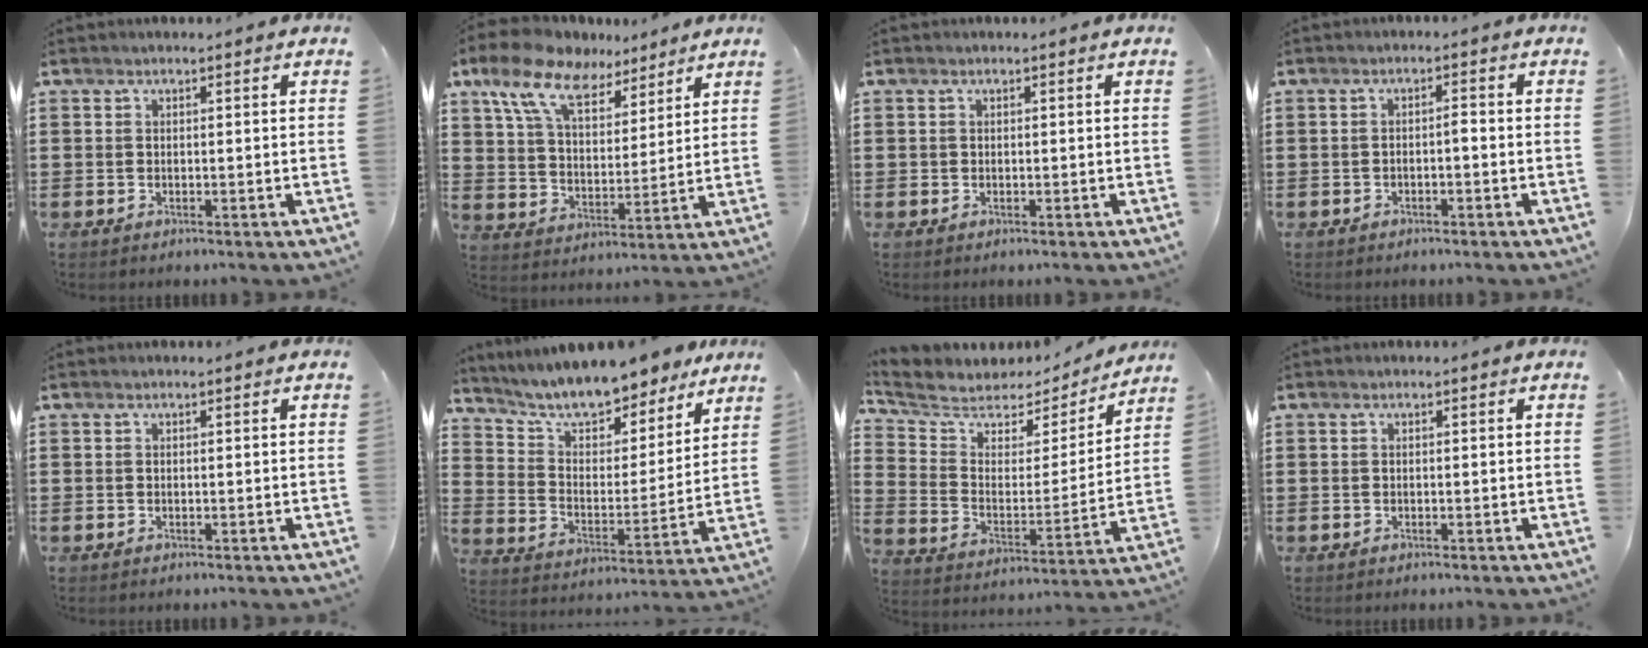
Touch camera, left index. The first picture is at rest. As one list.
[{"total": 10.3, "force": [7.7, 4.2, 5.4], "torque": [-0.137, -0.013, 0.141]}, {"total": 0.0}, {"total": 1.2, "force": [-0.7, 0.2, 1.0], "torque": [-0.021, 0.001, -0.014]}, {"total": 0.0}, {"total": 9.0, "force": [8.4, 1.4, 2.6], "torque": [-0.090, -0.055, 0.149]}, {"total": 5.1, "force": [4.2, 2.8, 0.7], "torque": [-0.053, -0.033, 0.068]}, {"total": 0.0}]